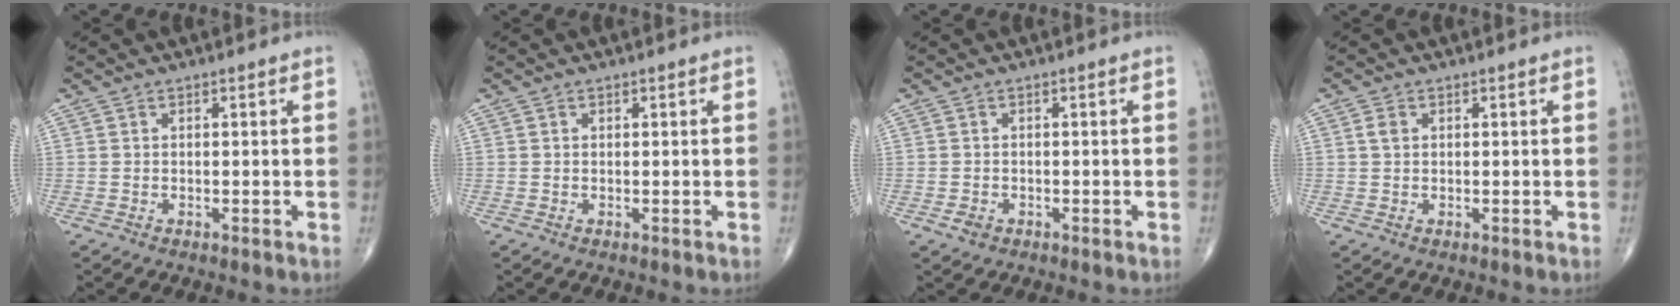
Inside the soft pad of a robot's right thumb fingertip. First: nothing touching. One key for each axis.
{"total": 0.0}
{"total": 1.6, "fx": -0.7, "fy": 1.2, "fz": 0.8, "tx": -0.011, "ty": 0.003, "tz": -0.011}
{"total": 1.5, "fx": 0.4, "fy": 1.0, "fz": 0.9, "tx": -0.017, "ty": 0.002, "tz": 0.008}